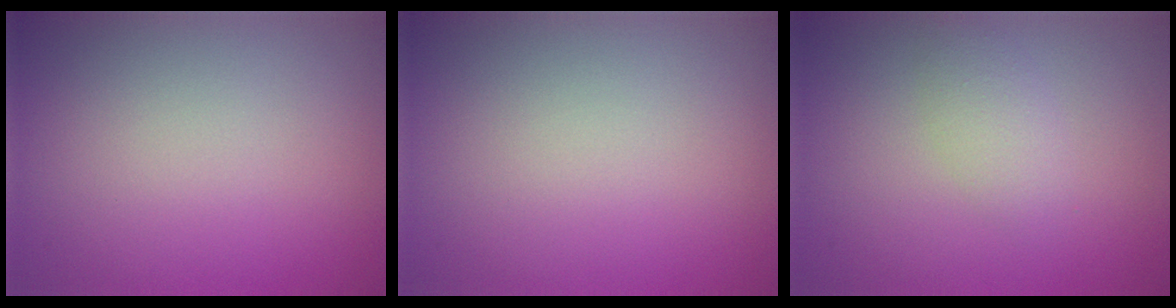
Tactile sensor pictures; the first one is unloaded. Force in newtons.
{"total": 0.0}
{"total": 1.9, "press": 1.9, "slide": 0.1}